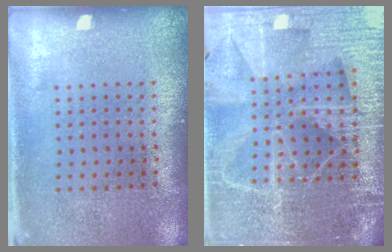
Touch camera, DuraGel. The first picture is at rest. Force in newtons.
{"total": 5.5, "press": 4.9, "slide": 2.4}